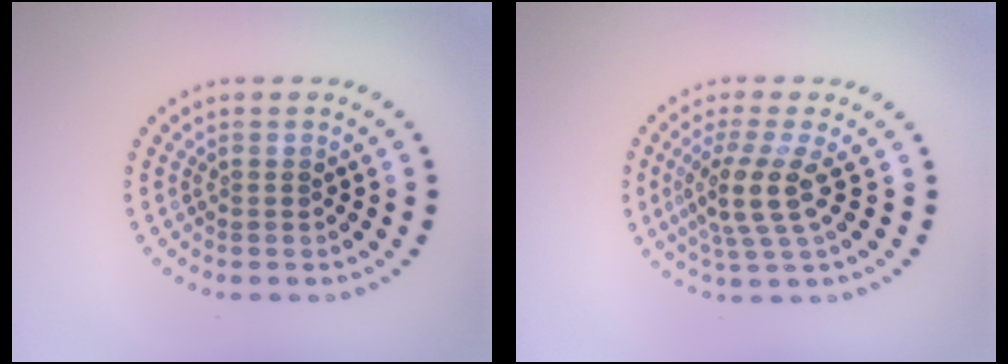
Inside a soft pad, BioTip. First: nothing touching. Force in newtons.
{"total": 3.9, "press": 2.9, "slide": 2.6}